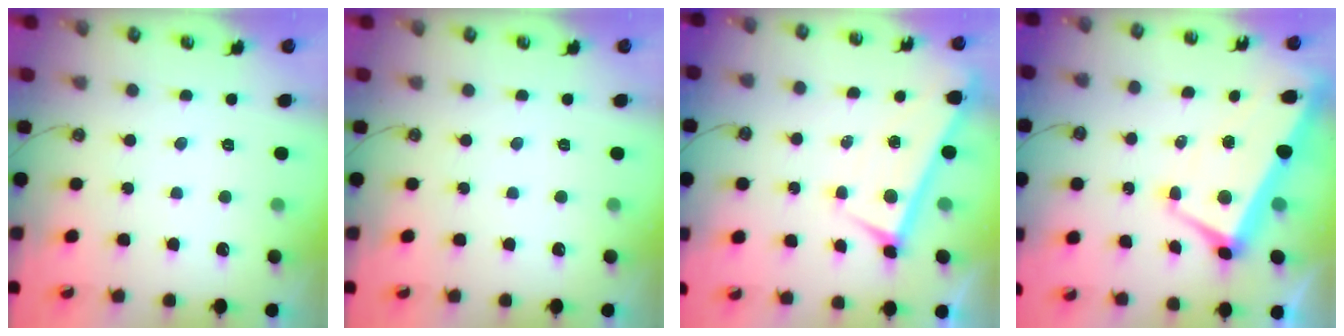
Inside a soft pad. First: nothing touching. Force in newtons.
{"total": 0.0}
{"total": 0.0}
{"total": 1.8, "press": 1.2, "slide": 1.3}